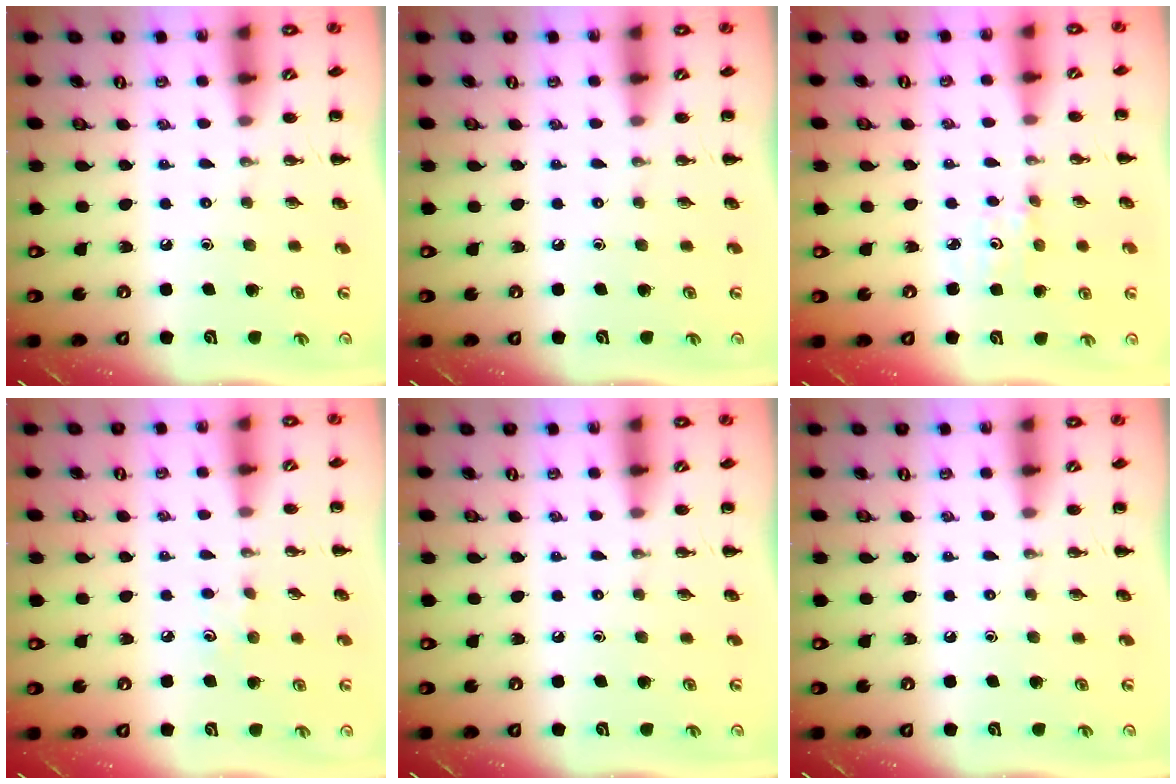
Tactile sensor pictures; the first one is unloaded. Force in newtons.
{"total": 0.0}
{"total": 2.6, "press": 2.5, "slide": 0.8}
{"total": 5.6, "press": 5.4, "slide": 1.5}
{"total": 0.0}
{"total": 0.0}